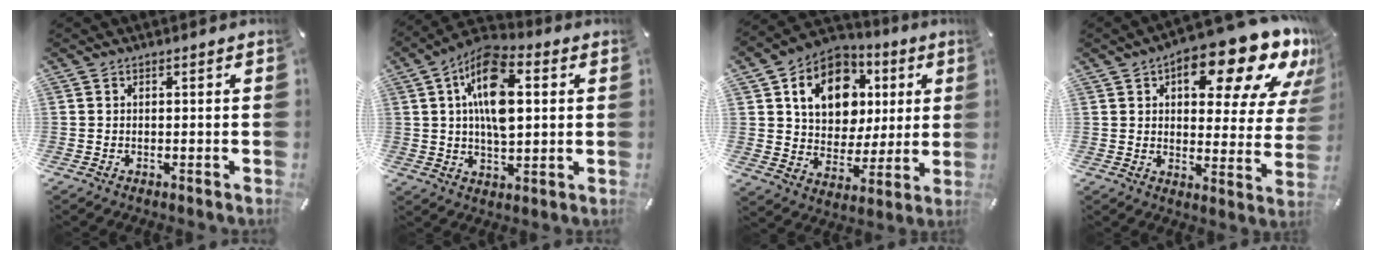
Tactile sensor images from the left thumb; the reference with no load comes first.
{"total": 14.2, "force": [3.3, 7.6, 11.6], "torque": [-0.220, -0.003, 0.053]}
{"total": 15.0, "force": [5.3, 11.9, 7.5], "torque": [-0.125, -0.008, 0.103]}
{"total": 20.8, "force": [12.8, 9.1, 13.6], "torque": [-0.163, -0.090, 0.201]}